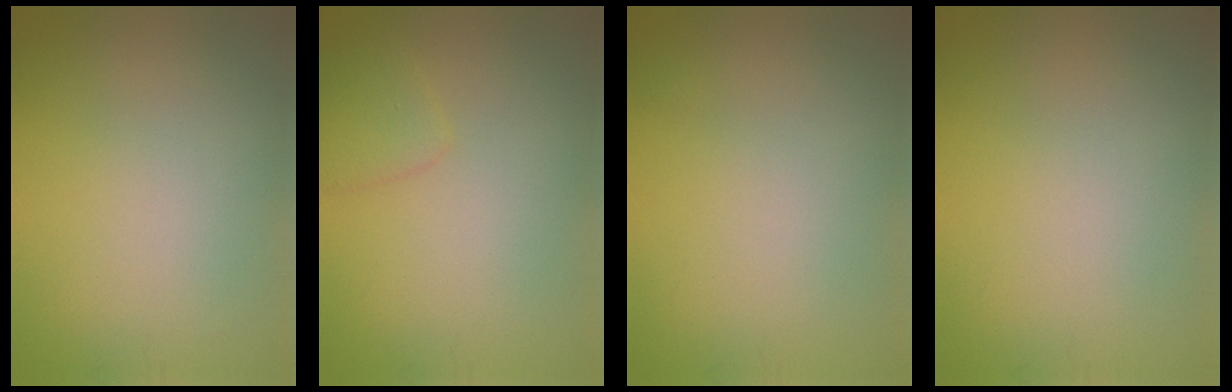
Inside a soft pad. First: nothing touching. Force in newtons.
{"total": 1.7, "press": 1.7, "slide": 0.2}
{"total": 0.0}
{"total": 0.0}